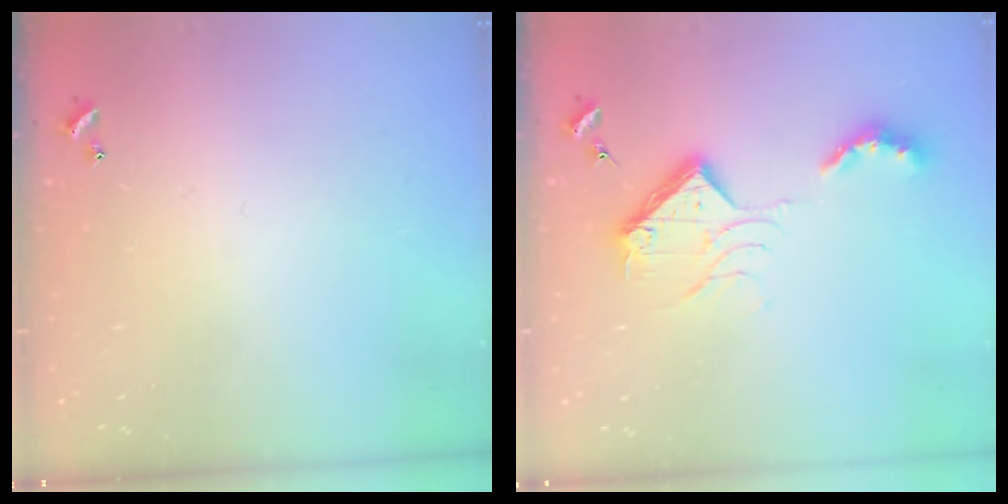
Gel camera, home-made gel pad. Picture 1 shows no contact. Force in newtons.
{"total": 12.0, "press": 12.0, "slide": 0.4}